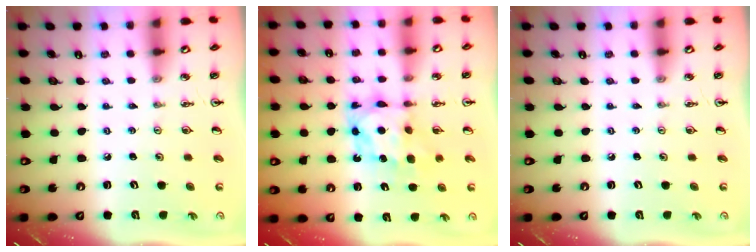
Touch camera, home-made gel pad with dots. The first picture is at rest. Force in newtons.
{"total": 6.9, "press": 6.9, "slide": 0.5}
{"total": 0.0}